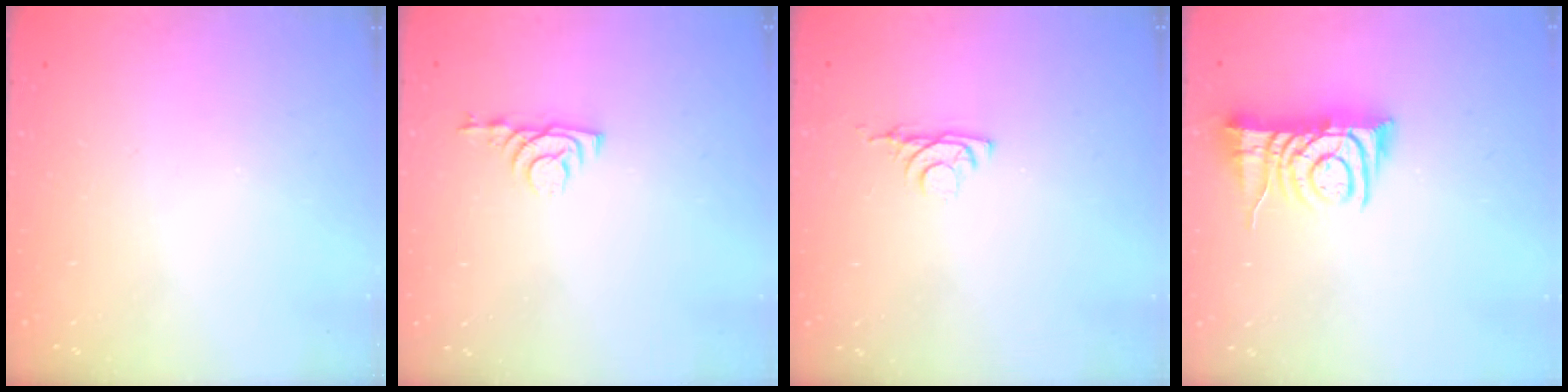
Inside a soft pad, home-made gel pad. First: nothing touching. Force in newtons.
{"total": 3.7, "press": 3.7, "slide": 0.6}
{"total": 3.4, "press": 3.3, "slide": 0.6}
{"total": 9.1, "press": 9.1, "slide": 1.2}